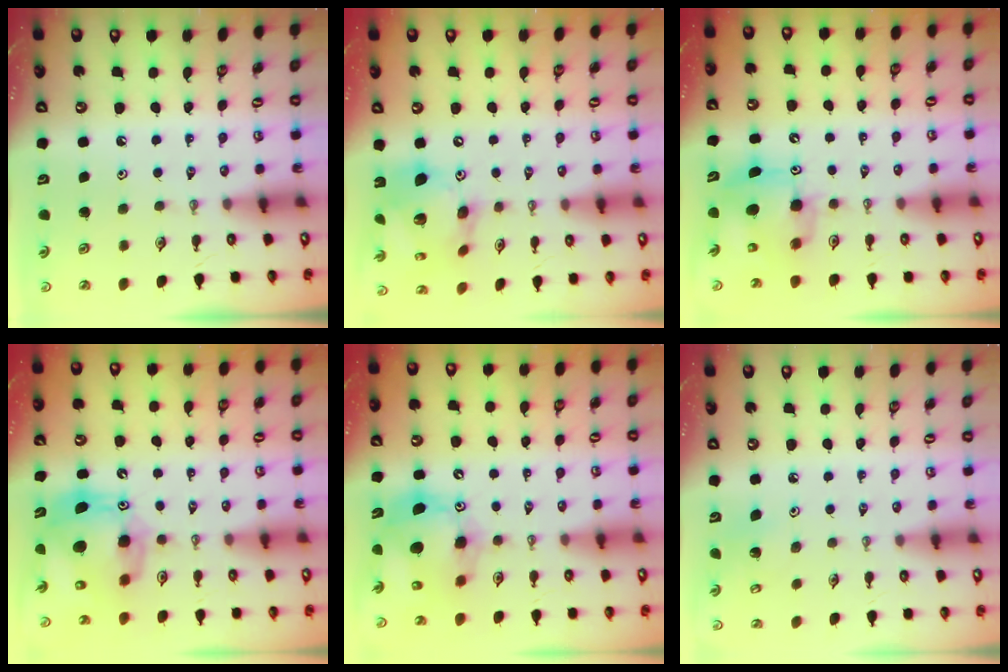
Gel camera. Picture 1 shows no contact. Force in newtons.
{"total": 17.4, "press": 17.4, "slide": 1.8}
{"total": 8.3, "press": 8.3, "slide": 0.7}
{"total": 13.9, "press": 13.8, "slide": 1.3}
{"total": 14.5, "press": 14.3, "slide": 2.5}
{"total": 6.0, "press": 6.0, "slide": 0.4}